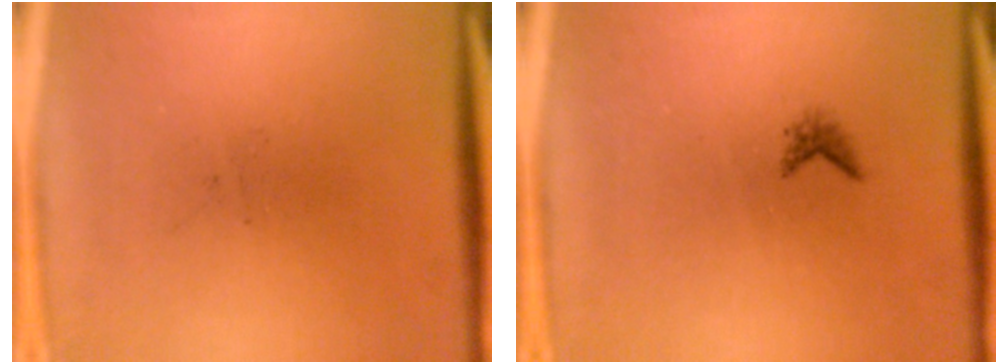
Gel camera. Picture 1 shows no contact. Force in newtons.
{"total": 0.9}